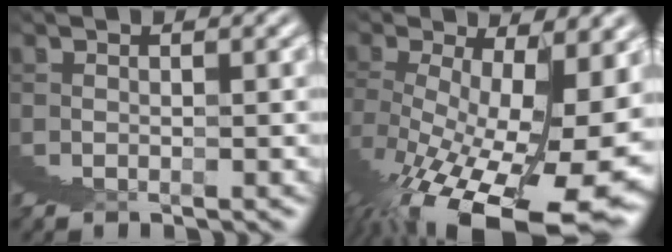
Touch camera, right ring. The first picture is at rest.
{"total": 8.0, "force": [-0.7, 2.6, 7.5], "torque": [-0.119, -0.031, 0.013]}